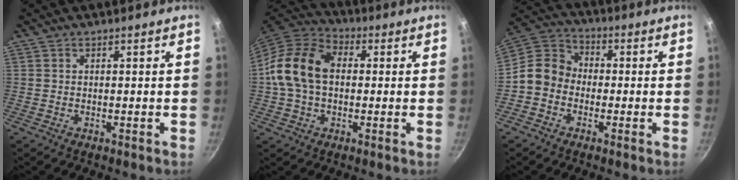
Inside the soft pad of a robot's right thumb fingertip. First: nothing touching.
{"total": 13.8, "force": [0.7, 9.7, 9.7], "torque": [-0.156, 0.027, -0.004]}
{"total": 8.9, "force": [-2.2, 7.5, 4.3], "torque": [-0.052, 0.037, -0.068]}